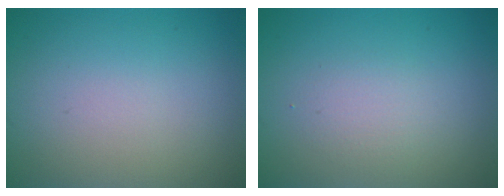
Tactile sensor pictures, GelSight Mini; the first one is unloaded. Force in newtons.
{"total": 1.5, "press": 1.5, "slide": 0.1}